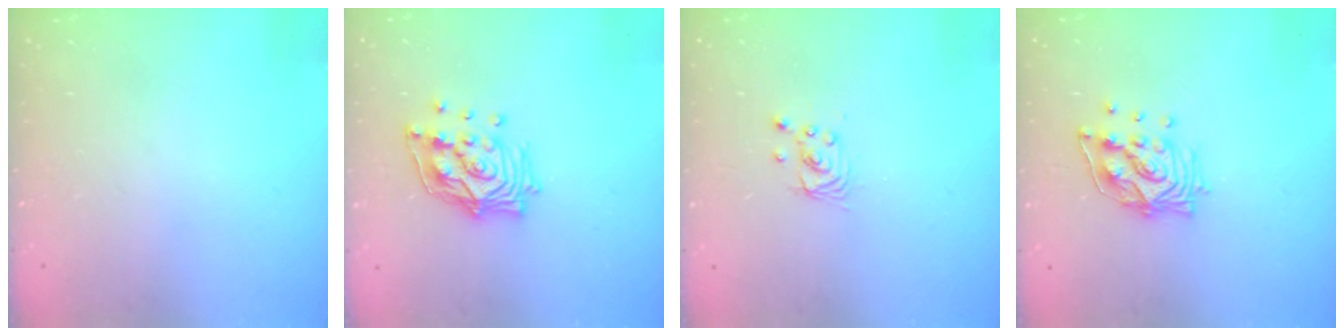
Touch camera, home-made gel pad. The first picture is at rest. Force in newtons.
{"total": 14.1, "press": 14.0, "slide": 1.8}
{"total": 2.5, "press": 2.5, "slide": 0.1}
{"total": 11.7, "press": 11.6, "slide": 1.4}